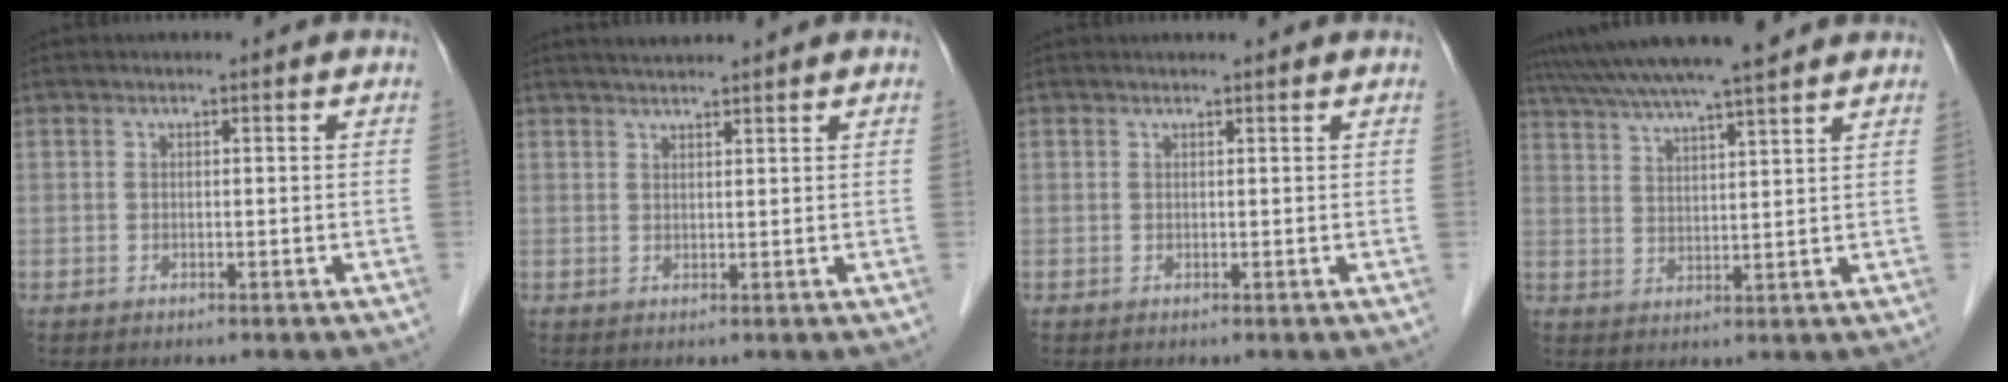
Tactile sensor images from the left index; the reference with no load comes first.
{"total": 3.5, "force": [3.2, -0.2, 1.3], "torque": [-0.019, 0.022, 0.055]}
{"total": 1.8, "force": [1.8, 0.0, 0.3], "torque": [-0.009, 0.009, 0.023]}
{"total": 15.0, "force": [13.1, 0.2, 7.4], "torque": [-0.134, 0.034, 0.200]}